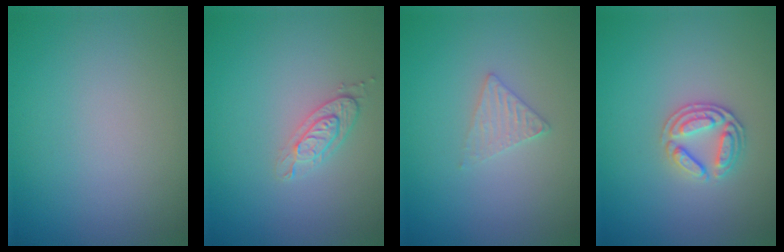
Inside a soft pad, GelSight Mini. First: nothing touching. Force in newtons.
{"total": 2.1, "press": 1.8, "slide": 1.1}
{"total": 1.6, "press": 1.6, "slide": 0.2}
{"total": 2.7, "press": 2.7, "slide": 0.6}